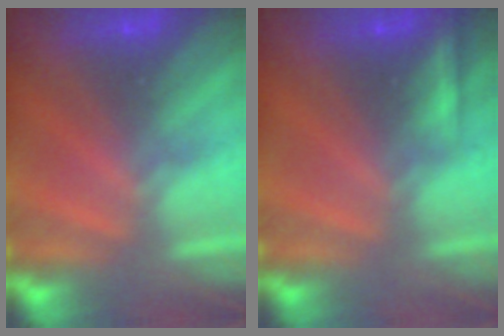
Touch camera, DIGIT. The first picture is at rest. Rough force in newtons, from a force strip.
{"total": 2.2}